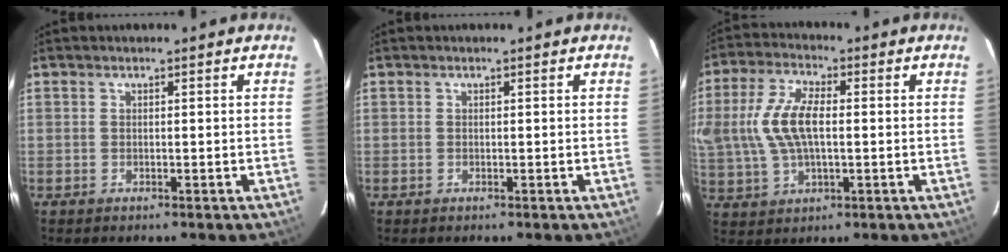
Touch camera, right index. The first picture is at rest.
{"total": 0.0}
{"total": 12.1, "force": [0.7, 6.1, 10.4], "torque": [-0.218, 0.011, 0.017]}